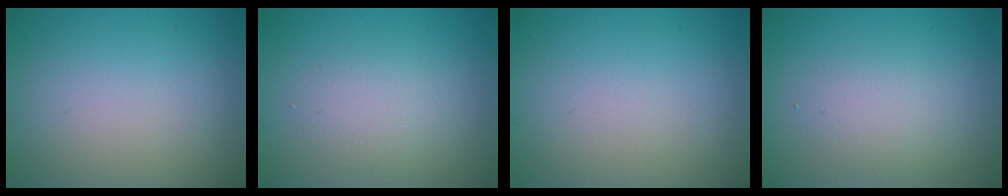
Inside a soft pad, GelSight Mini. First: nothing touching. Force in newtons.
{"total": 2.0, "press": 2.0, "slide": 0.1}
{"total": 0.0}
{"total": 2.2, "press": 2.2, "slide": 0.1}